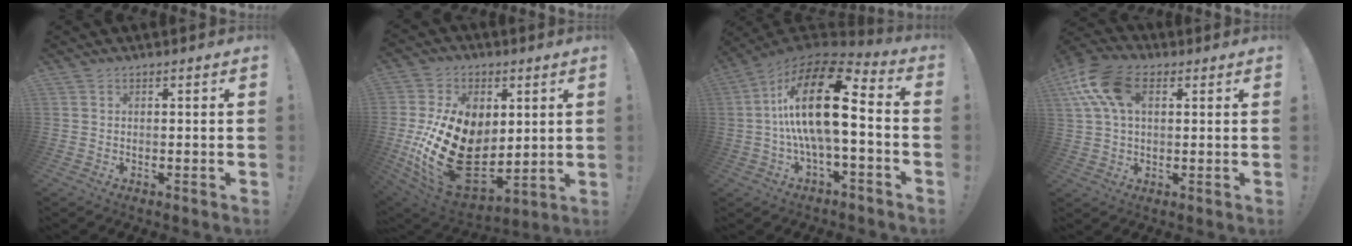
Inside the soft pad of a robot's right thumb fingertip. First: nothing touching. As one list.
[{"total": 27.5, "force": [-0.5, 18.8, 20.1], "torque": [-0.384, -0.011, 0.018]}, {"total": 22.6, "force": [1.4, 8.7, 20.9], "torque": [-0.377, -0.005, 0.020]}, {"total": 15.1, "force": [5.1, 9.1, 10.9], "torque": [-0.209, -0.003, 0.099]}]